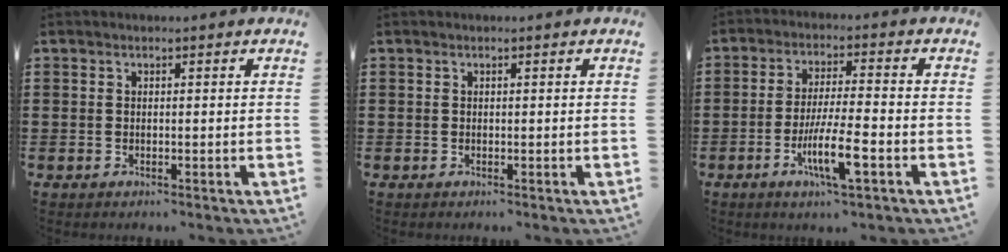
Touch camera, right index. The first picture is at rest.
{"total": 0.0}
{"total": 8.3, "force": [-3.5, 1.2, 7.4], "torque": [-0.144, -0.012, -0.064]}